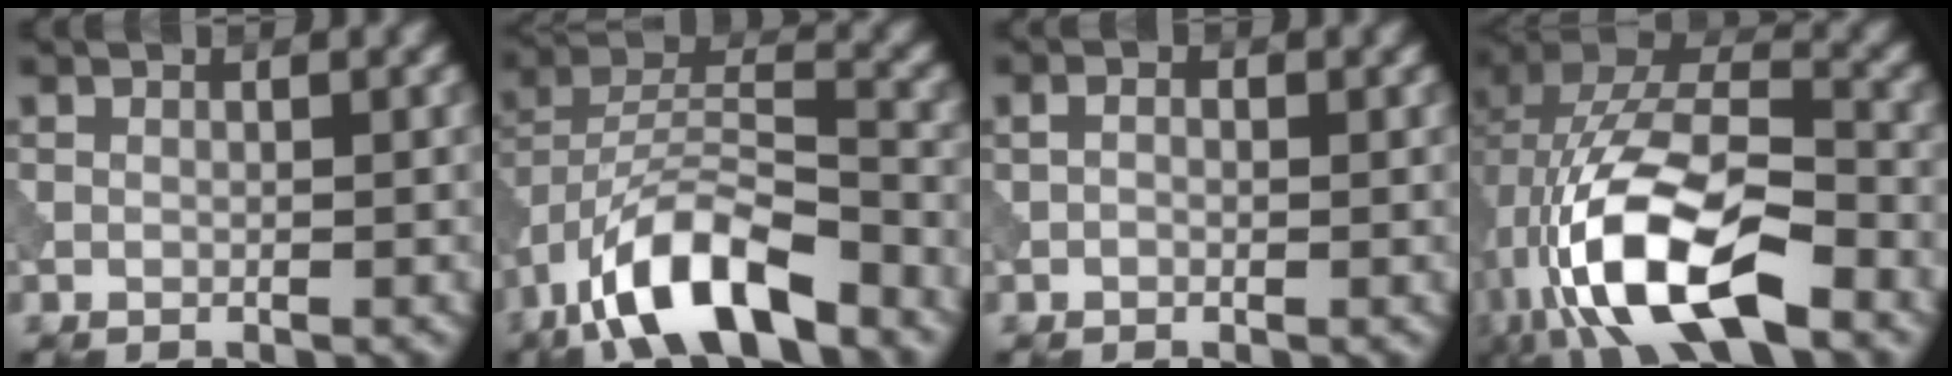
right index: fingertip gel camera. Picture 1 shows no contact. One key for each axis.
{"total": 10.3, "fx": -6.5, "fy": 3.6, "fz": 7.0, "tx": -0.122, "ty": 0.012, "tz": -0.126}
{"total": 1.5, "fx": 0.3, "fy": 1.0, "fz": 1.1, "tx": -0.017, "ty": -0.003, "tz": -0.002}
{"total": 14.3, "fx": -5.5, "fy": 6.3, "fz": 11.6, "tx": -0.226, "ty": -0.007, "tz": -0.103}